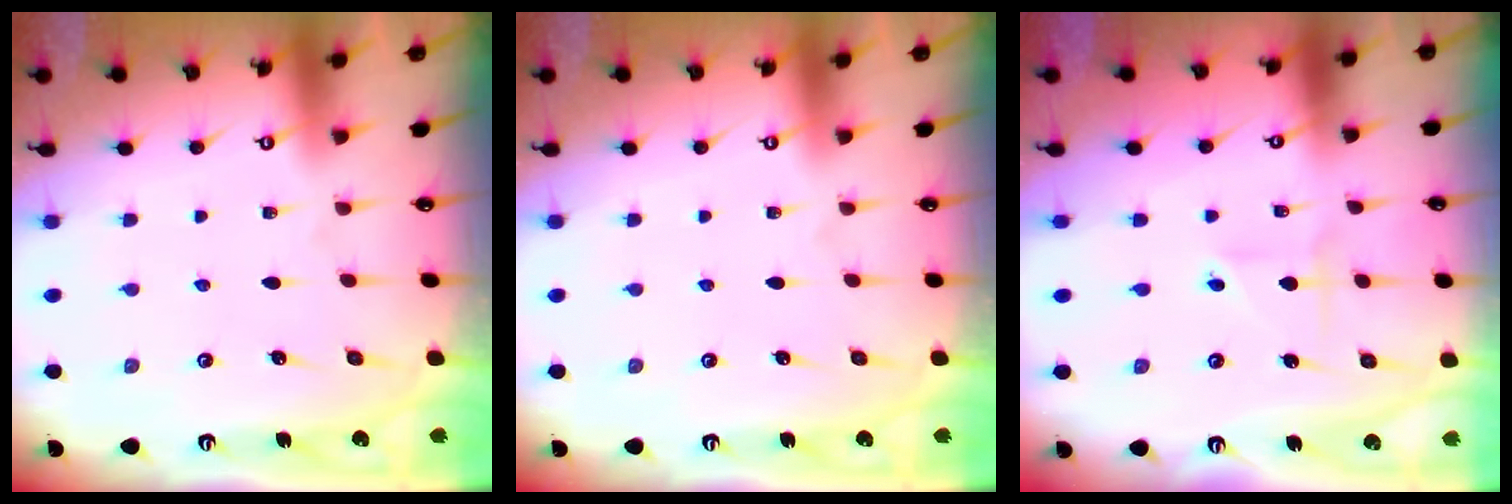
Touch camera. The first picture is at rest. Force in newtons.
{"total": 0.0}
{"total": 1.9, "press": 1.9, "slide": 0.3}